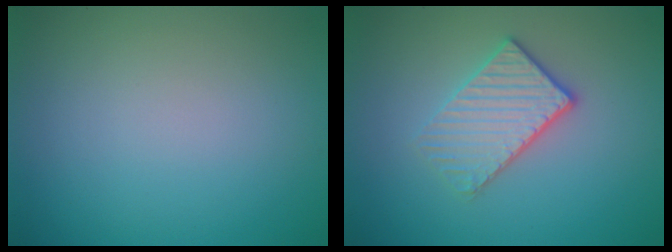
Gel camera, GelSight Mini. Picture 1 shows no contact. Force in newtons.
{"total": 3.3, "press": 3.0, "slide": 1.5}